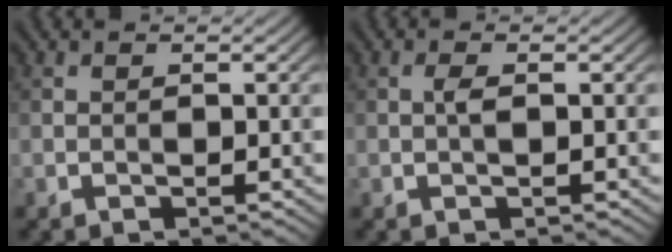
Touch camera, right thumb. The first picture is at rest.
{"total": 1.2, "force": [0.0, 0.3, 1.2], "torque": [-0.028, 0.004, 0.000]}